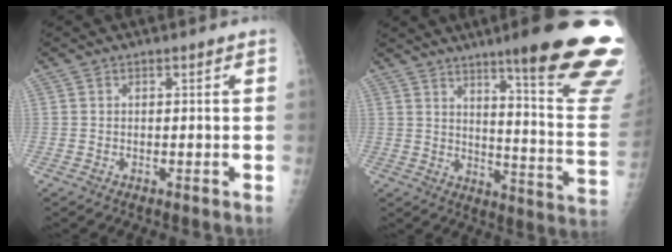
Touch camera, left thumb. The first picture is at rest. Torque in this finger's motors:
{"motor_torque": [4.10, 0.91, 1.50, -1.28, 0.37]}